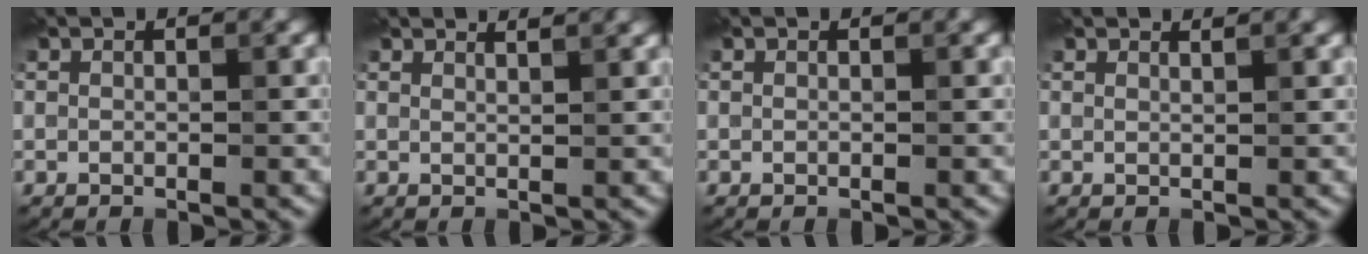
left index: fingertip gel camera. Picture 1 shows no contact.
{"total": 2.9, "force": [2.6, 0.8, 1.1], "torque": [0.002, 0.012, 0.015]}
{"total": 0.0}
{"total": 1.2, "force": [1.1, 0.3, 0.4], "torque": [0.001, 0.000, 0.008]}